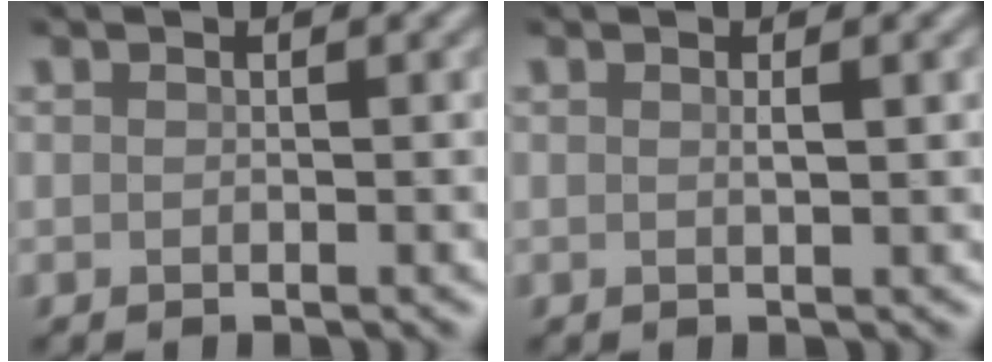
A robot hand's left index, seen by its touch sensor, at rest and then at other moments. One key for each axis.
{"total": 1.3, "fx": 0.3, "fy": 0.4, "fz": 1.3, "tx": -0.015, "ty": 0.004, "tz": 0.001}